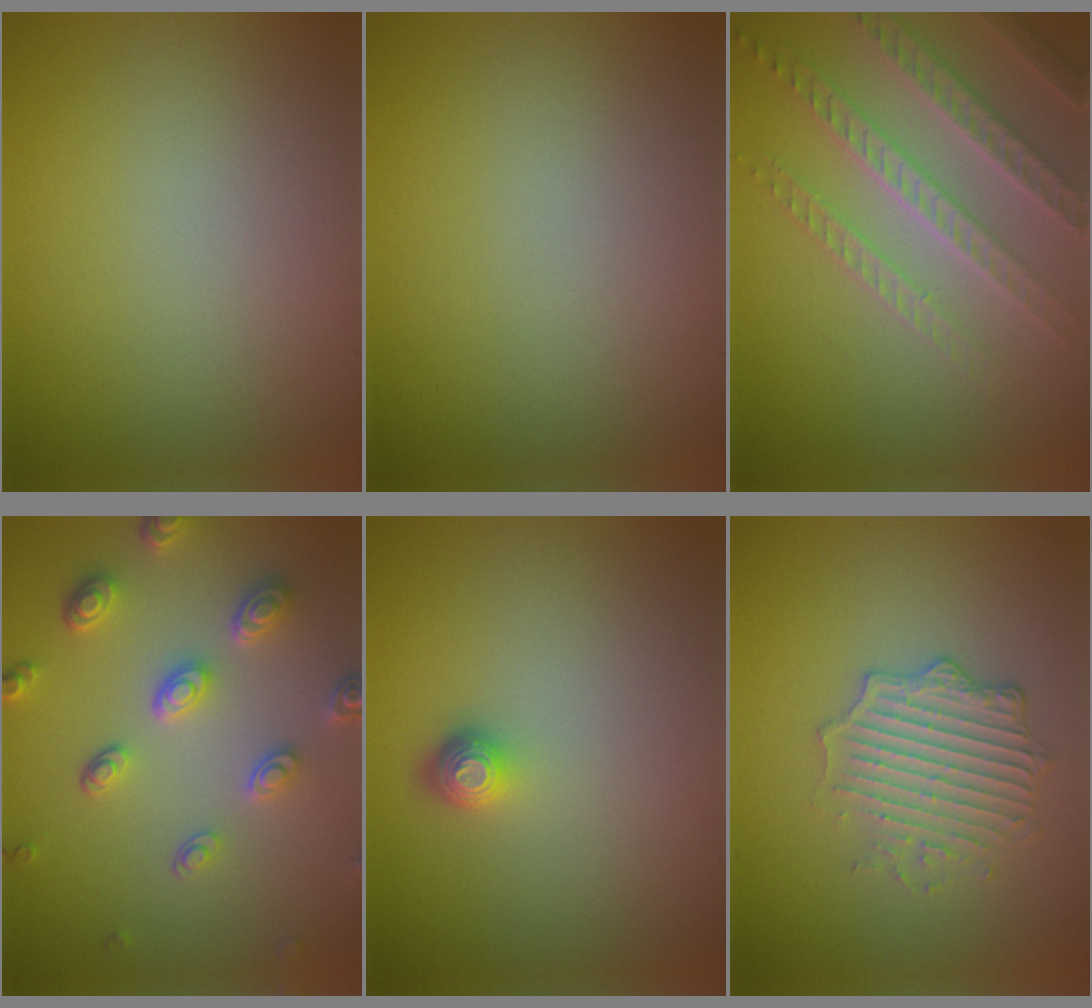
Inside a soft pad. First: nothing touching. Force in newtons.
{"total": 0.0}
{"total": 4.0, "press": 3.9, "slide": 0.8}
{"total": 4.6, "press": 3.8, "slide": 2.7}
{"total": 1.7, "press": 1.3, "slide": 1.1}
{"total": 3.9, "press": 3.3, "slide": 2.1}